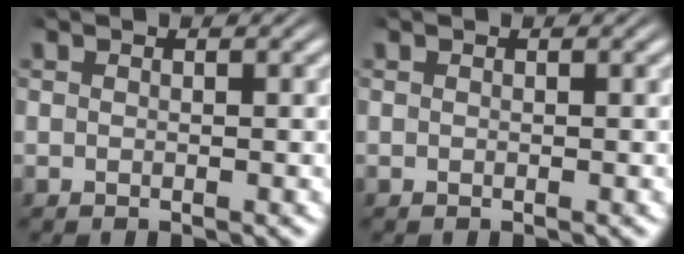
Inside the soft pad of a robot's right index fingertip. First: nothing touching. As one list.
[{"total": 0.0}]